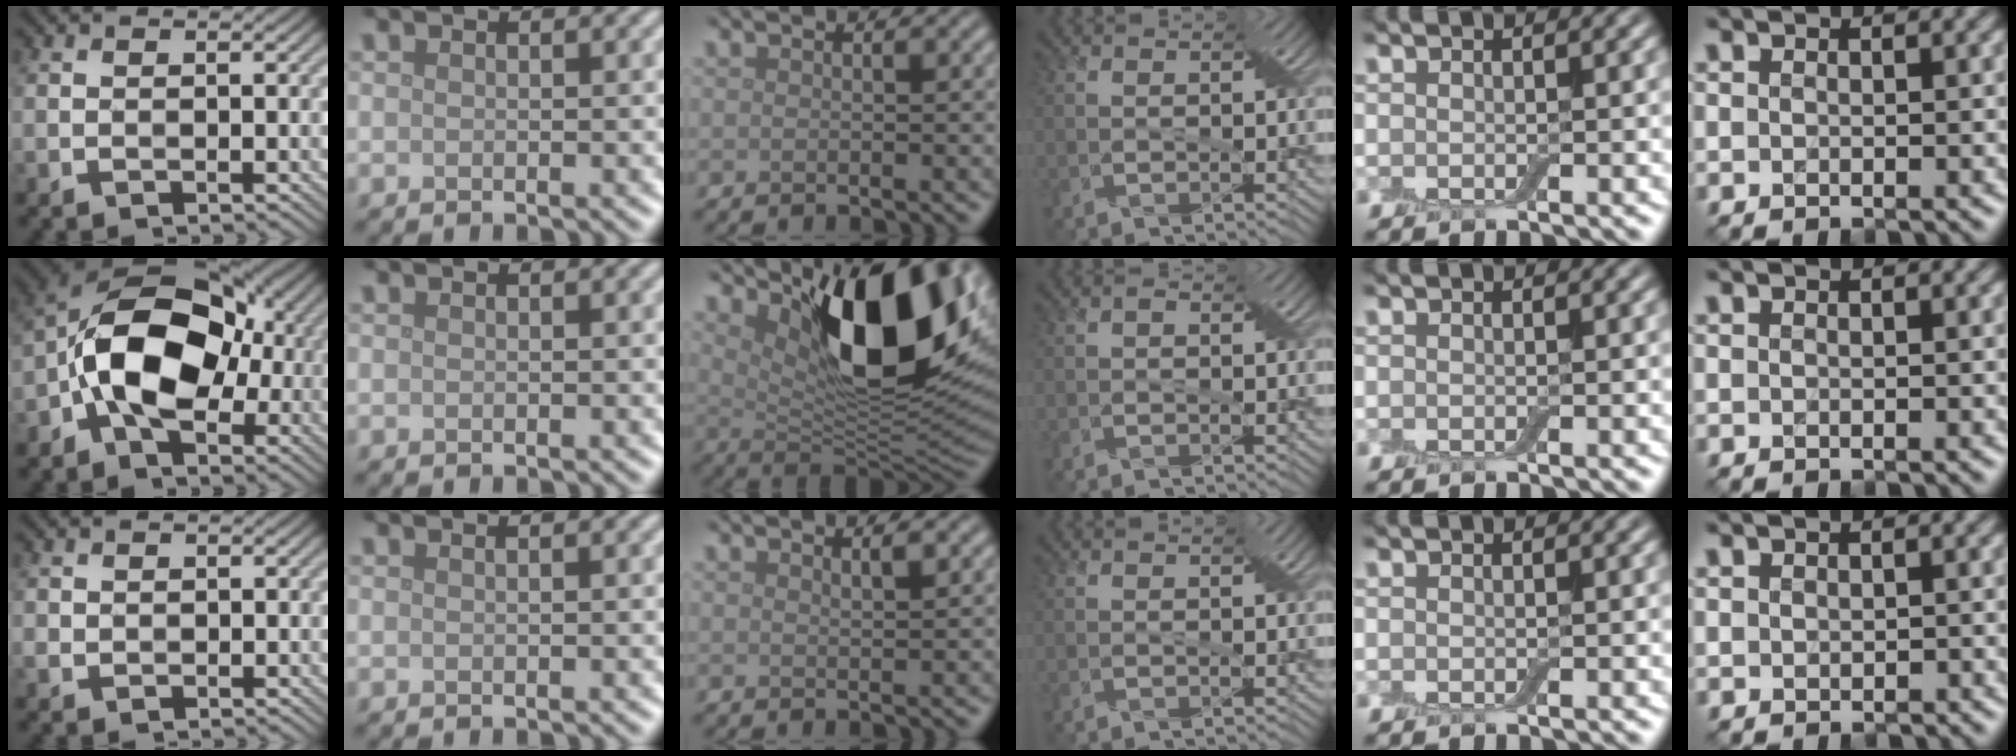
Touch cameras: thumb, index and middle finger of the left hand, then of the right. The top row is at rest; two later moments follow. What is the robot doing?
{"motion": "cut", "object": "cling film"}